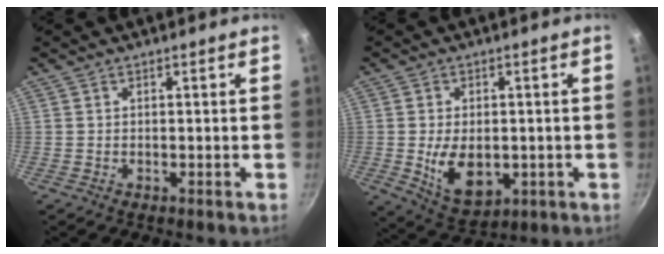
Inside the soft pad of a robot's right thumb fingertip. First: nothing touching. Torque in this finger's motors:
{"motor_torque": [-0.21, 0.65, -0.09, 0.13, 0.10]}